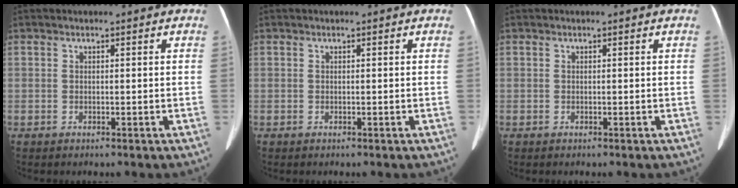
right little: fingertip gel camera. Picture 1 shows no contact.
{"total": 0.0}
{"total": 0.0}